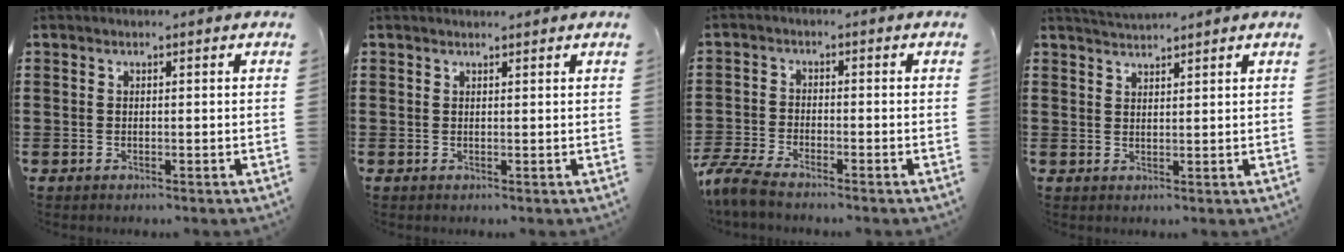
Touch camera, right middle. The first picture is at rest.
{"total": 0.7, "force": [0.7, 0.0, 0.0], "torque": [-0.002, 0.000, 0.014]}
{"total": 4.4, "force": [-4.0, 0.4, 1.9], "torque": [-0.067, -0.017, -0.086]}
{"total": 2.2, "force": [2.2, 0.0, 0.1], "torque": [-0.009, 0.000, 0.042]}